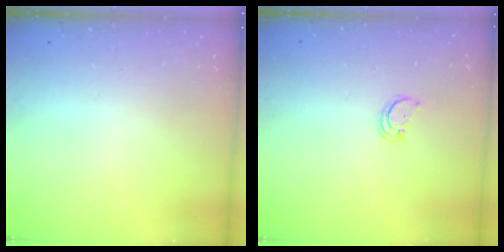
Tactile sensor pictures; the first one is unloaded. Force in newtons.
{"total": 2.1, "press": 2.1, "slide": 0.2}